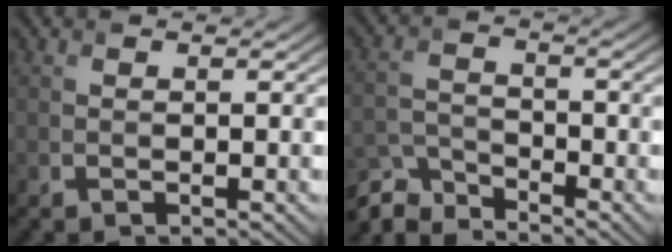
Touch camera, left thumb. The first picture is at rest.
{"total": 6.0, "force": [-5.4, 1.7, 2.0], "torque": [-0.053, -0.011, -0.119]}